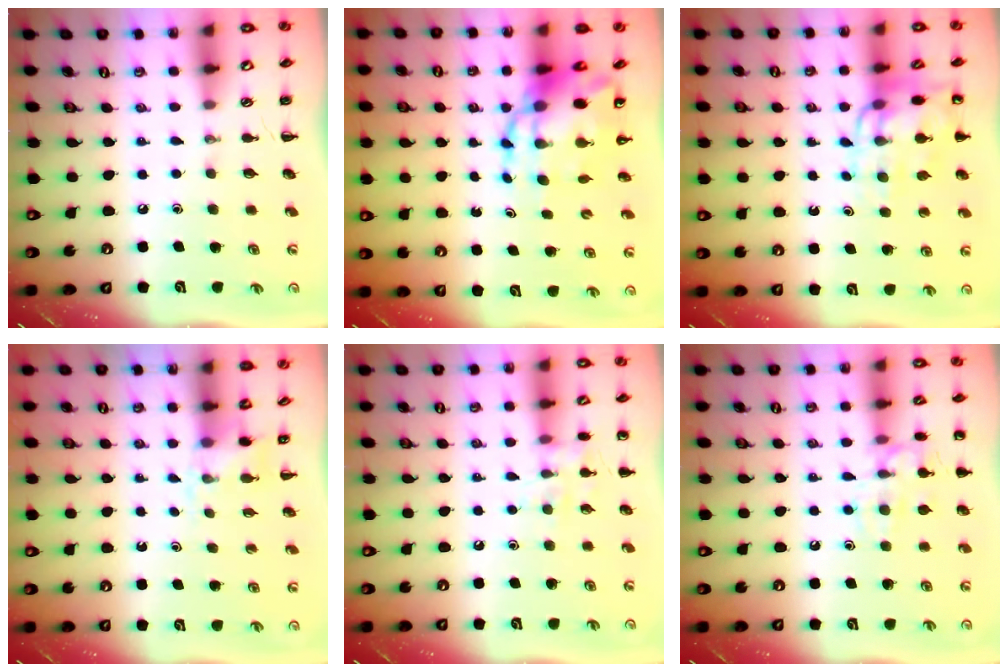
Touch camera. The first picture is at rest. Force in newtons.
{"total": 10.5, "press": 10.1, "slide": 2.7}
{"total": 11.3, "press": 11.2, "slide": 1.8}
{"total": 3.1, "press": 2.9, "slide": 1.1}
{"total": 8.3, "press": 8.3, "slide": 0.7}
{"total": 12.0, "press": 11.9, "slide": 0.7}